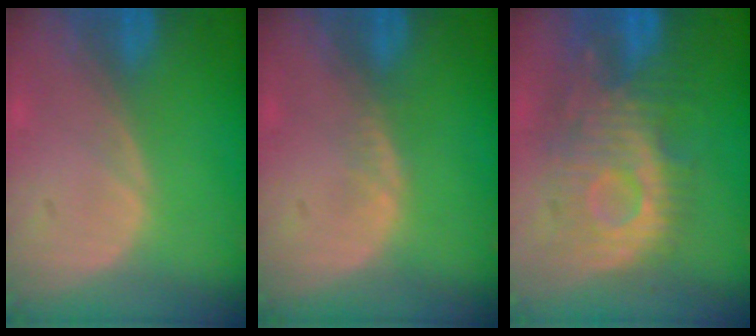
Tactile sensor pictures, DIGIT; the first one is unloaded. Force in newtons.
{"total": 0.8, "press": 0.7, "slide": 0.2}
{"total": 10.4, "press": 9.8, "slide": 3.3}